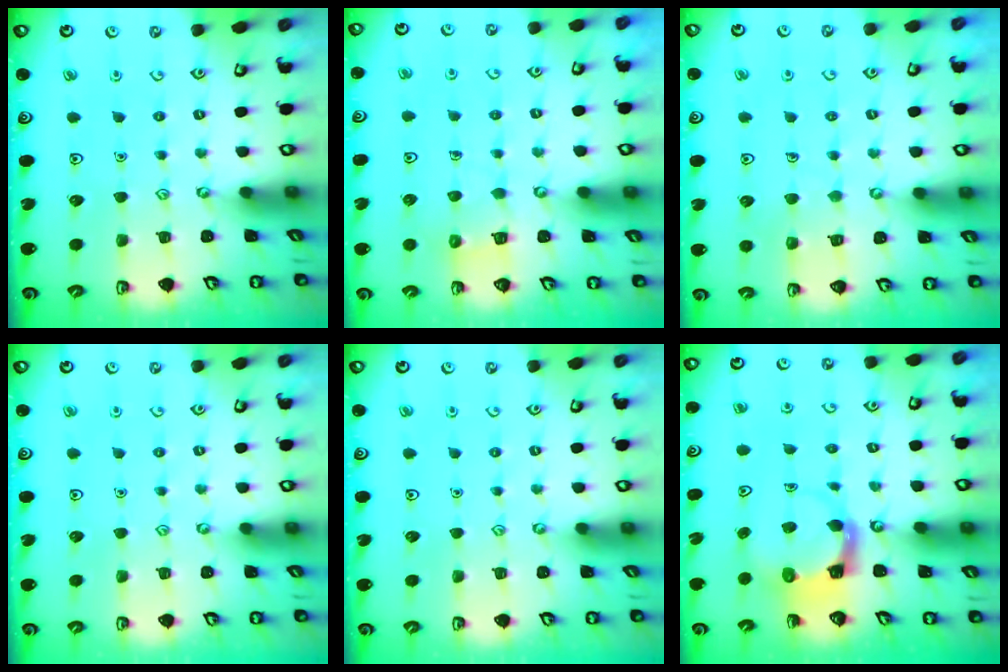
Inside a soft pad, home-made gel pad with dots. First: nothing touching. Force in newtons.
{"total": 4.8, "press": 4.8, "slide": 0.3}
{"total": 5.2, "press": 5.2, "slide": 0.4}
{"total": 0.0}
{"total": 0.0}
{"total": 4.0, "press": 3.9, "slide": 0.4}